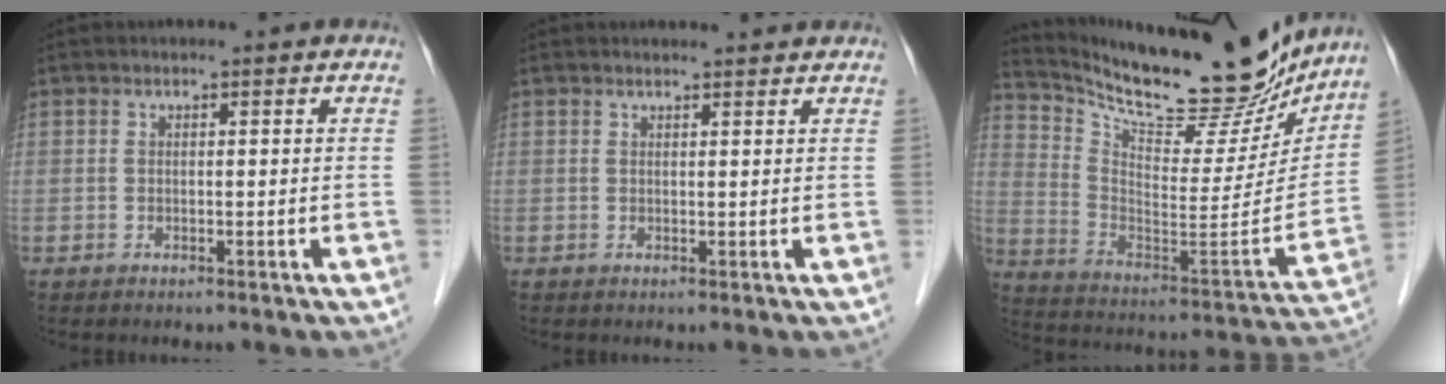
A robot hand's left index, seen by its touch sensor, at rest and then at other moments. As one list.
[{"total": 3.2, "force": [3.1, 0.3, 0.6], "torque": [-0.013, 0.011, 0.035]}, {"total": 24.8, "force": [22.0, 5.1, 10.2], "torque": [-0.177, -0.048, 0.326]}]